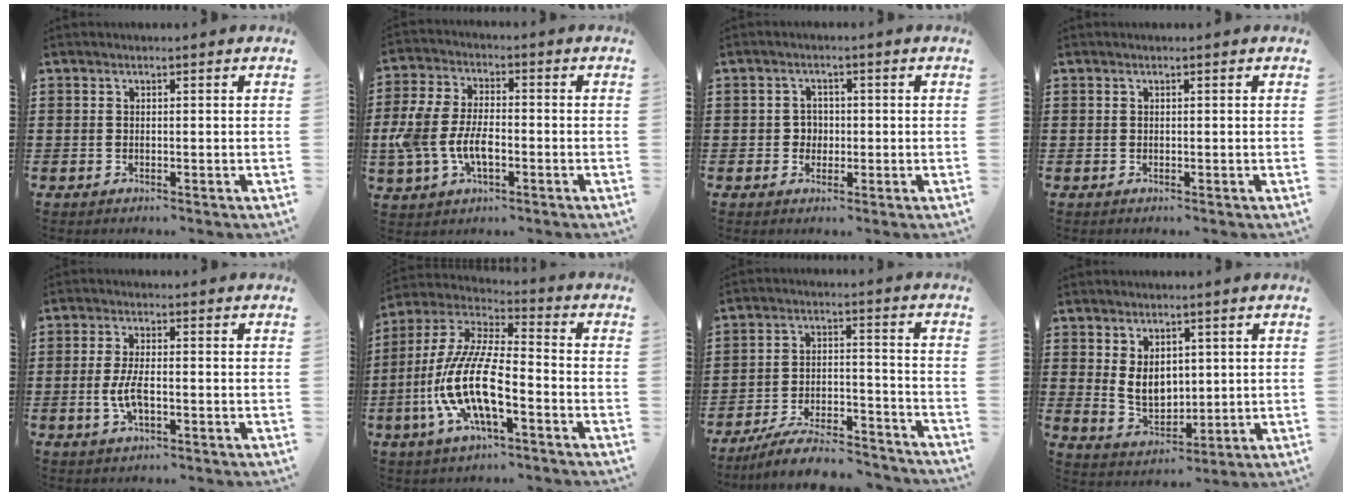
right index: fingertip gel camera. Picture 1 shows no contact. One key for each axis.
{"total": 8.0, "fx": -2.3, "fy": 4.3, "fz": 6.3, "tx": -0.165, "ty": -0.006, "tz": -0.054}
{"total": 2.2, "fx": -0.2, "fy": 2.1, "fz": 0.8, "tx": -0.022, "ty": 0.006, "tz": -0.007}
{"total": 0.0}
{"total": 4.7, "fx": -0.9, "fy": 1.7, "fz": 4.3, "tx": -0.097, "ty": -0.003, "tz": -0.022}
{"total": 13.2, "fx": -5.3, "fy": 4.4, "fz": 11.3, "tx": -0.271, "ty": -0.011, "tz": -0.109}
{"total": 8.4, "fx": -7.5, "fy": 1.1, "fz": 3.5, "tx": -0.062, "ty": 0.015, "tz": -0.145}
{"total": 5.6, "fx": 1.6, "fy": 4.0, "fz": 3.5, "tx": -0.062, "ty": 0.006, "tz": 0.028}